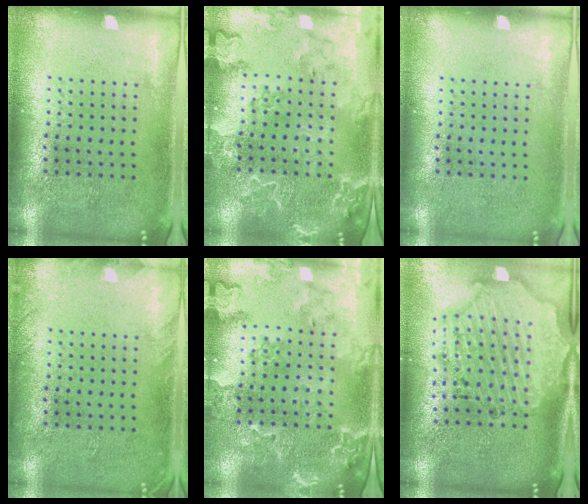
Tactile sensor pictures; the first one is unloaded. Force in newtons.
{"total": 2.7, "press": 2.6, "slide": 0.8}
{"total": 0.0}
{"total": 1.2, "press": 1.2, "slide": 0.1}
{"total": 1.9, "press": 1.9, "slide": 0.2}
{"total": 2.2, "press": 2.1, "slide": 0.6}